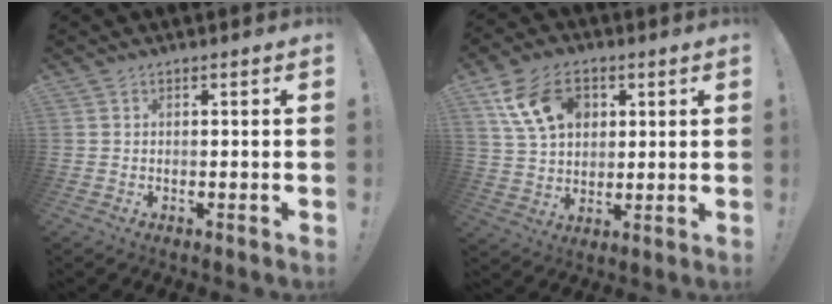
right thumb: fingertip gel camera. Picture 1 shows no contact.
{"total": 15.3, "force": [6.2, 11.0, 8.7], "torque": [-0.146, -0.014, 0.123]}